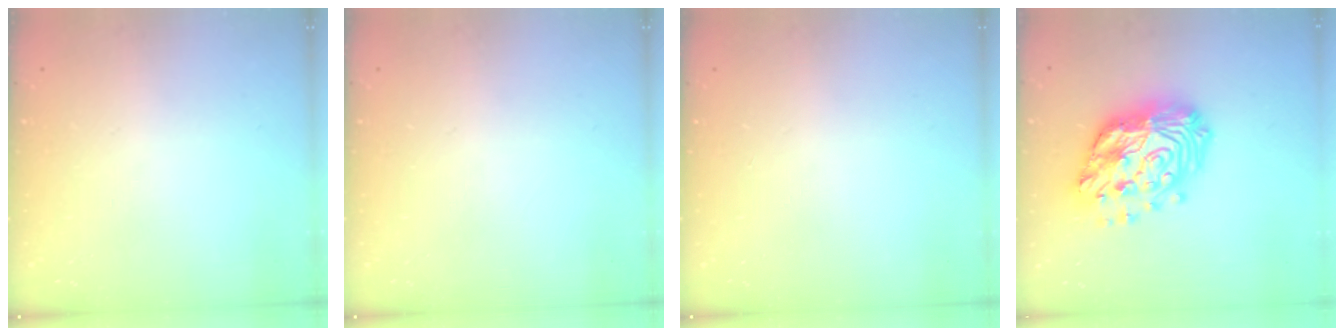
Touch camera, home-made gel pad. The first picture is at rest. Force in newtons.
{"total": 0.0}
{"total": 0.0}
{"total": 21.7, "press": 21.5, "slide": 2.2}